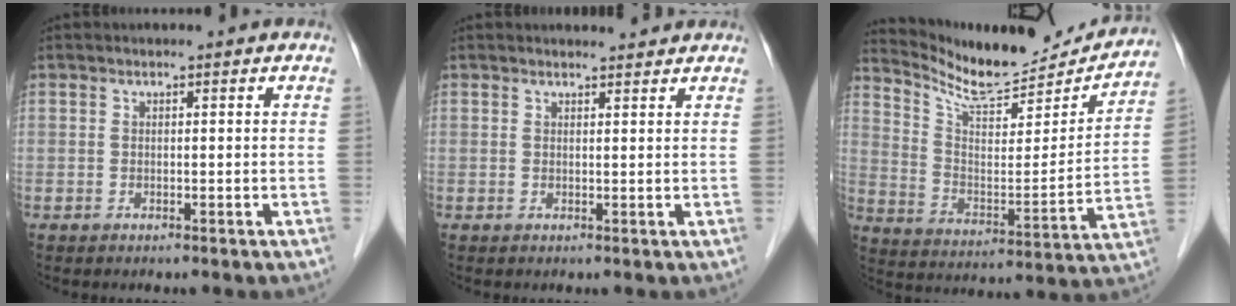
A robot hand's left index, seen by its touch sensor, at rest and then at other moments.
{"total": 1.8, "force": [1.8, 0.1, 0.3], "torque": [-0.011, -0.001, 0.022]}
{"total": 17.3, "force": [16.5, 2.3, 4.6], "torque": [-0.086, -0.048, 0.250]}